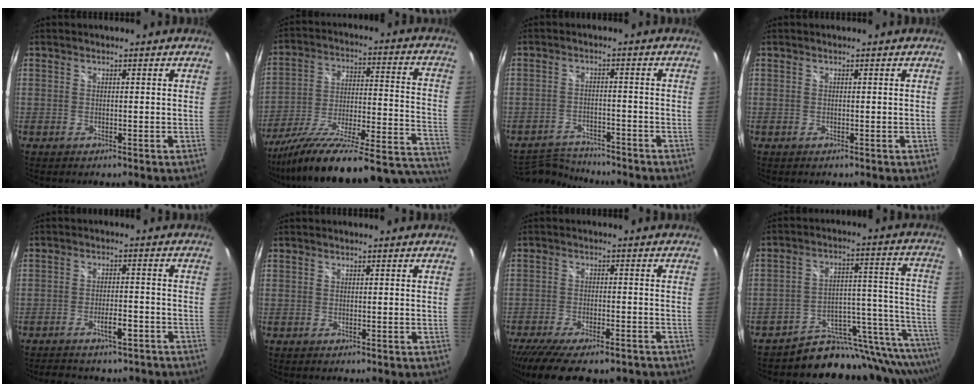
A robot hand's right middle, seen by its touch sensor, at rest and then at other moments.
{"total": 33.0, "force": [-26.9, 6.1, 18.2], "torque": [-0.243, -0.055, -0.383]}
{"total": 8.3, "force": [-8.1, 1.5, 1.3], "torque": [-0.048, 0.001, -0.136]}
{"total": 0.0}
{"total": 7.1, "force": [-5.7, 2.6, 3.4], "torque": [-0.068, 0.006, -0.075]}
{"total": 0.0}
{"total": 15.2, "force": [-11.9, 4.5, 8.3], "torque": [-0.175, -0.051, -0.182]}
{"total": 18.6, "force": [-16.8, 6.0, 5.3], "torque": [-0.035, 0.026, -0.252]}